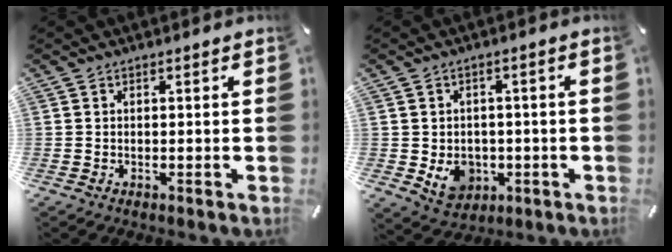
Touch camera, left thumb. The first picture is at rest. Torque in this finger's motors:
{"motor_torque": [1.07, 1.18, 0.32, 0.12, 0.00]}